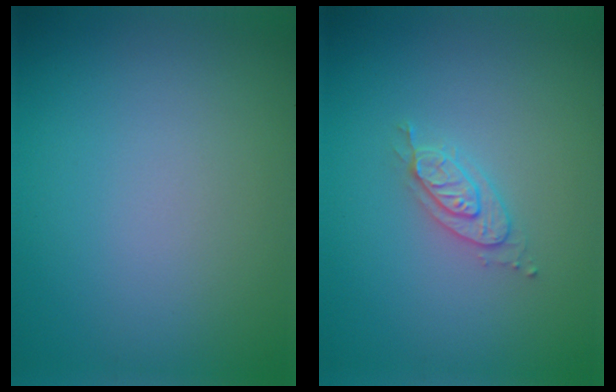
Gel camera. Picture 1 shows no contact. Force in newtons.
{"total": 2.2, "press": 2.2, "slide": 0.3}